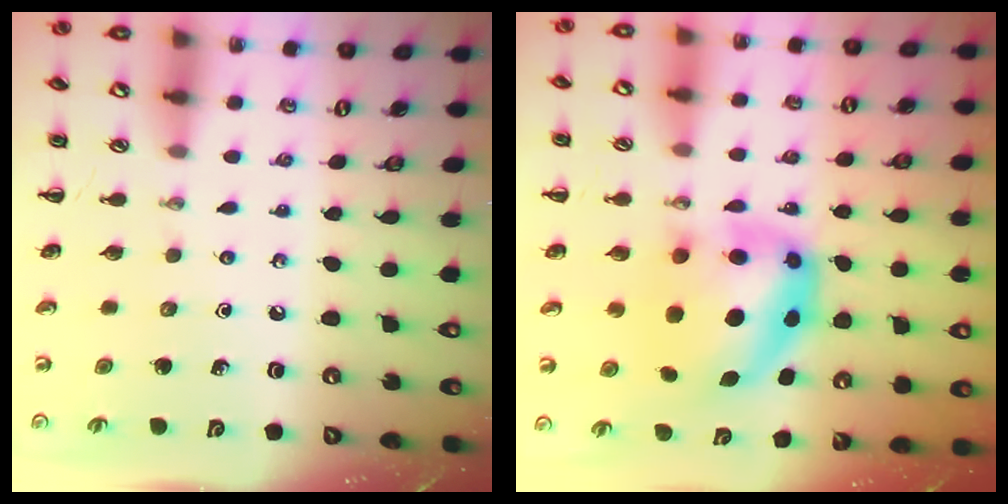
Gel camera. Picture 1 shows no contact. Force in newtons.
{"total": 8.5, "press": 8.2, "slide": 2.0}